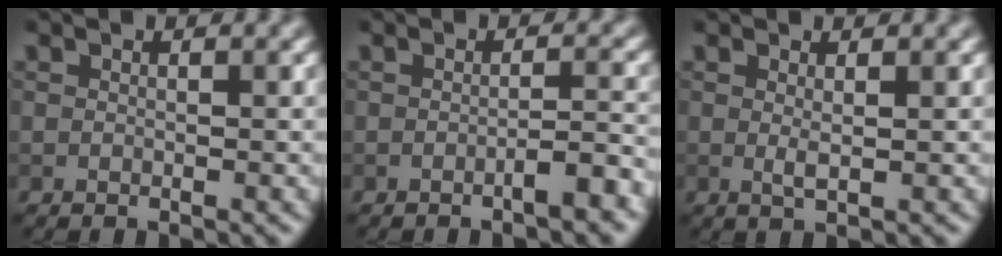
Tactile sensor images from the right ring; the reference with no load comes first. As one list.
[{"total": 2.3, "force": [-1.1, 0.5, 2.0], "torque": [-0.025, 0.008, -0.023]}, {"total": 1.0, "force": [0.3, 0.2, 0.9], "torque": [-0.018, -0.002, 0.004]}]